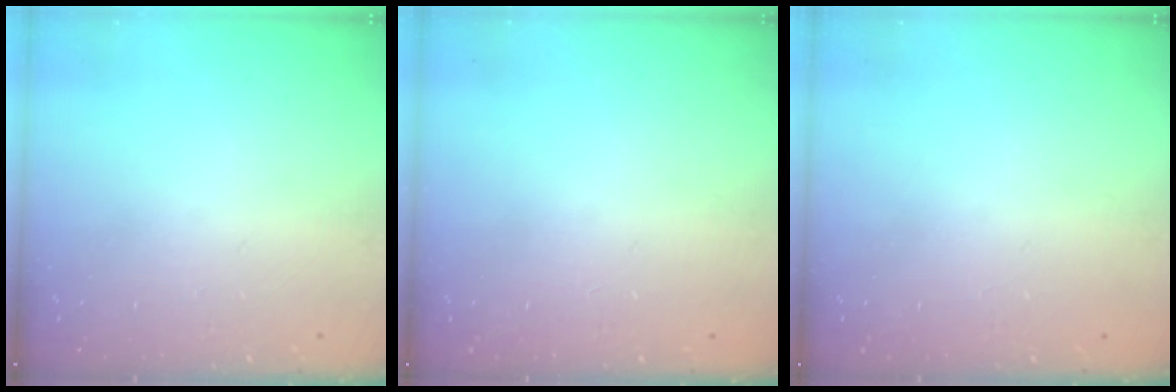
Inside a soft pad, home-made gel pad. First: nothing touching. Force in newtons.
{"total": 0.0}
{"total": 0.0}